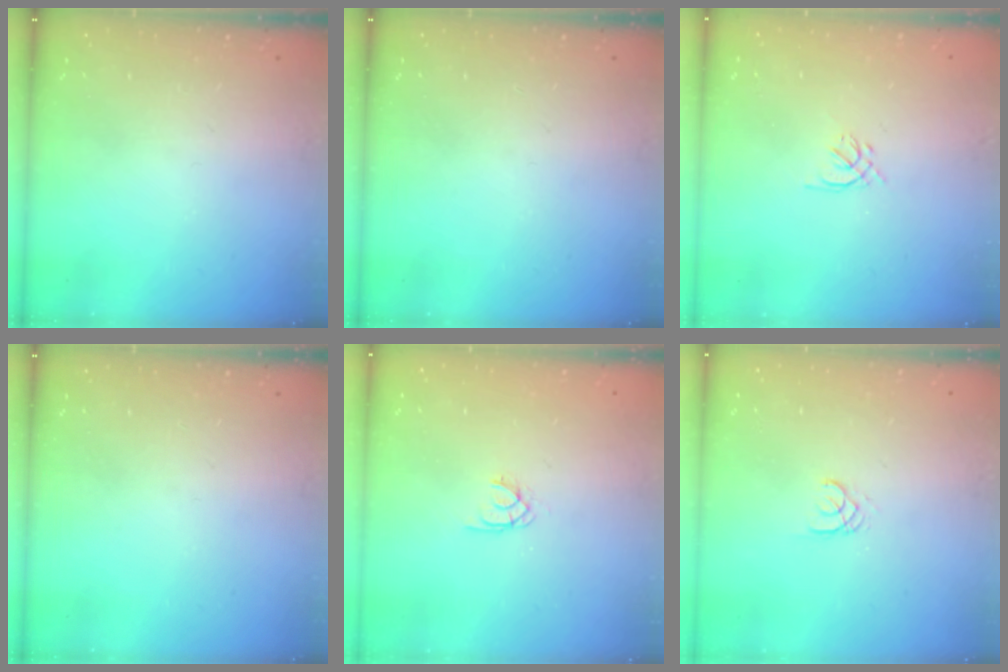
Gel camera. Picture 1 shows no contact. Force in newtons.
{"total": 0.0}
{"total": 1.4, "press": 1.3, "slide": 0.5}
{"total": 0.0}
{"total": 1.5, "press": 1.4, "slide": 0.2}
{"total": 1.7, "press": 1.7, "slide": 0.2}